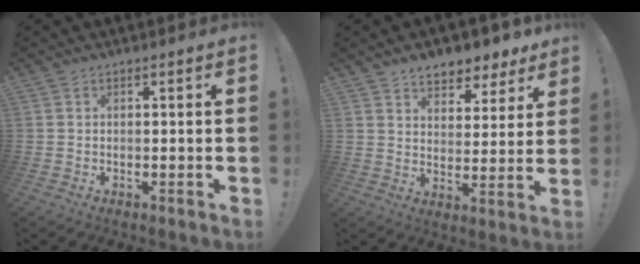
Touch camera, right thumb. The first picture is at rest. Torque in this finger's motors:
{"motor_torque": [-0.44, 0.86, -0.07, 0.36, 0.00]}